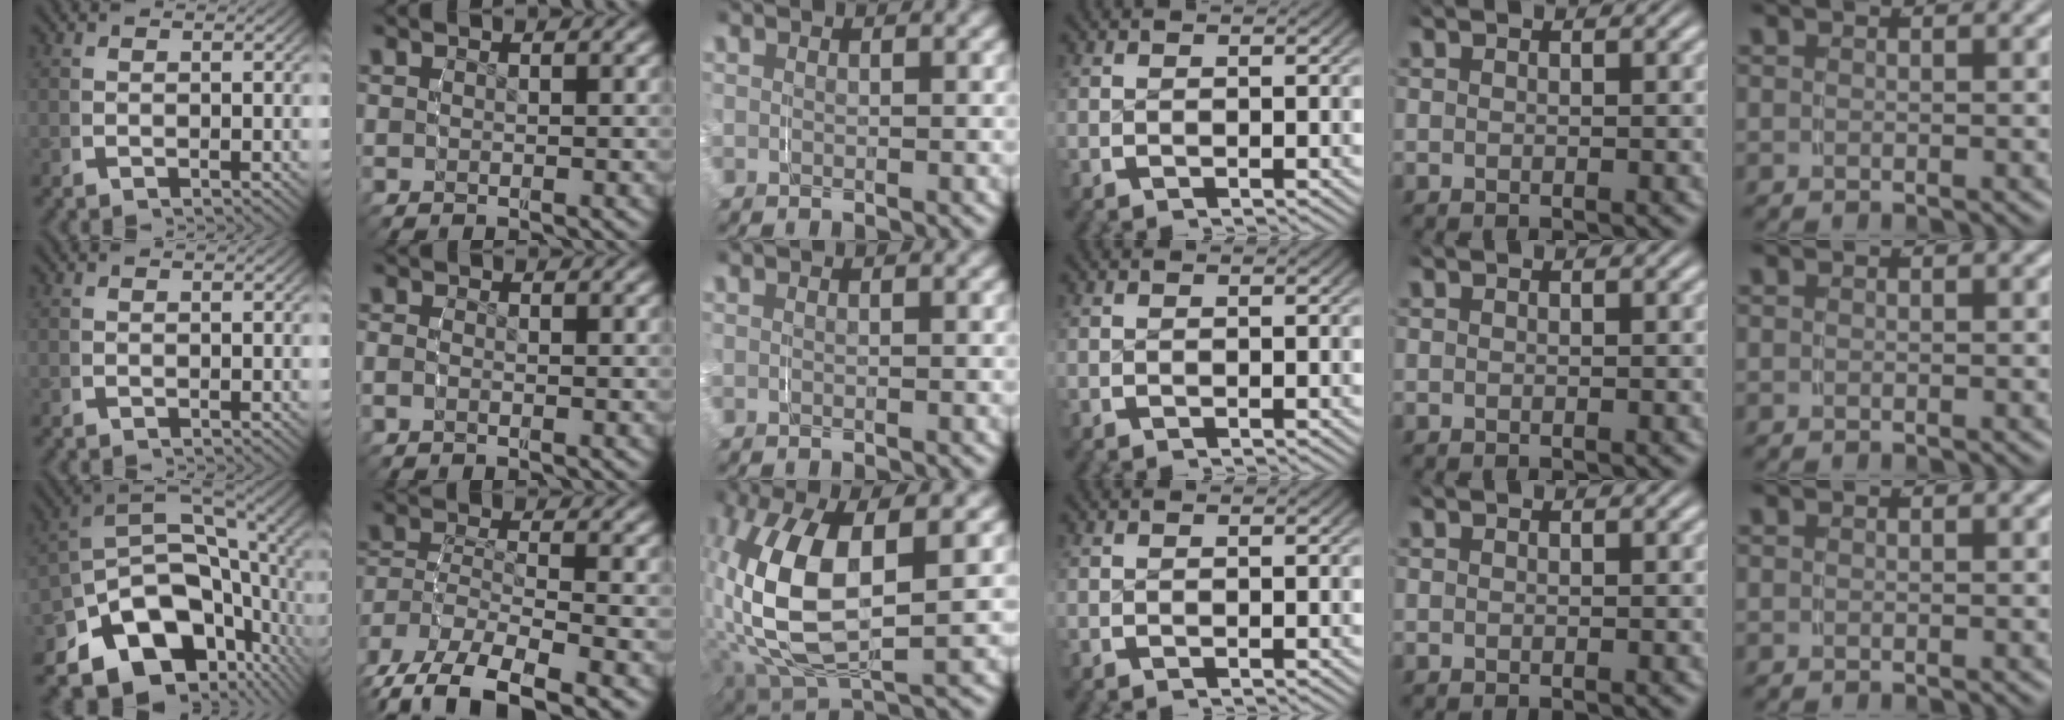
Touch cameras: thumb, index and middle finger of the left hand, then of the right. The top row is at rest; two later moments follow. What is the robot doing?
{"motion": "grasp_and_lifting", "object": "shorts"}